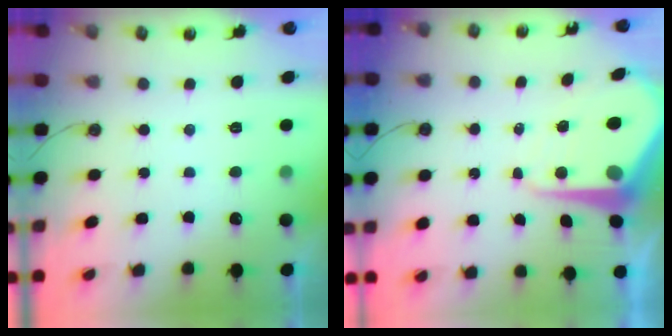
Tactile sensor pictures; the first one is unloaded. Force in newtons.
{"total": 10.6, "press": 10.6, "slide": 1.0}